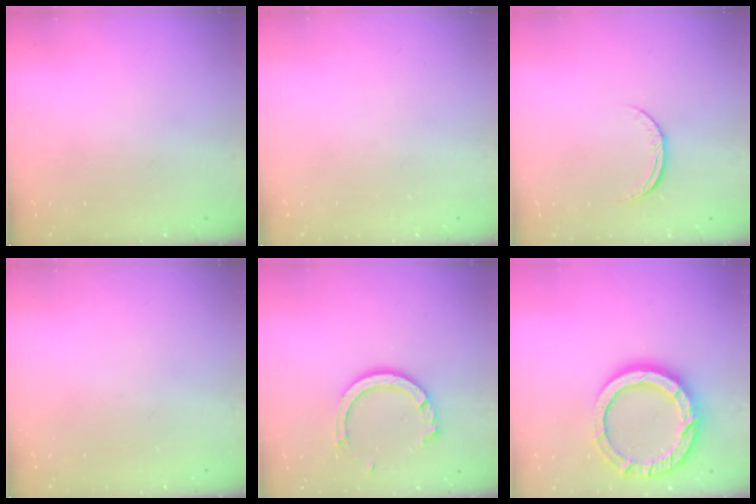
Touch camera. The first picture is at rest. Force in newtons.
{"total": 0.0}
{"total": 6.5, "press": 6.5, "slide": 0.7}
{"total": 0.0}
{"total": 10.0, "press": 10.0, "slide": 0.9}
{"total": 16.3, "press": 16.2, "slide": 1.5}